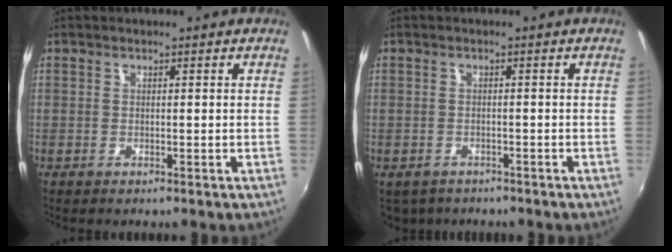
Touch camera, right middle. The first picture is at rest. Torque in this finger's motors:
{"motor_torque": [0.78, -1.16, 0.07, 0.01]}